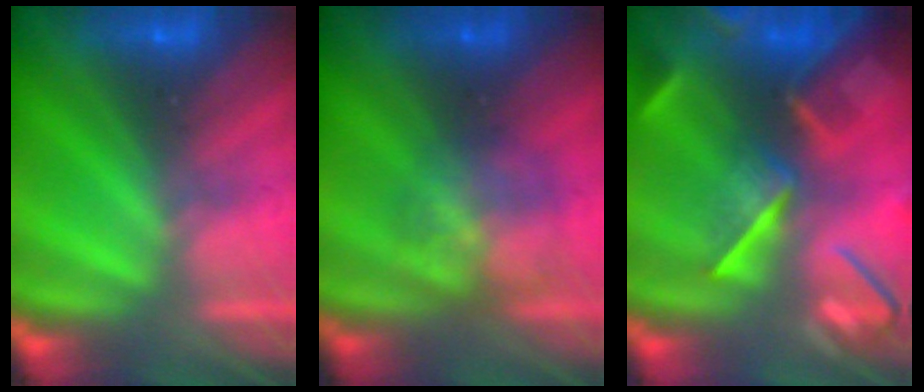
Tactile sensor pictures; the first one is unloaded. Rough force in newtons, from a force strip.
{"total": 2.9}
{"total": 7.6}